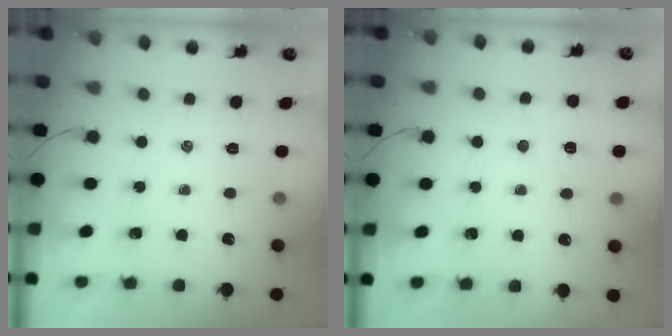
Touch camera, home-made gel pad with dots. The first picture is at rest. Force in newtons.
{"total": 3.3, "press": 3.0, "slide": 1.2}